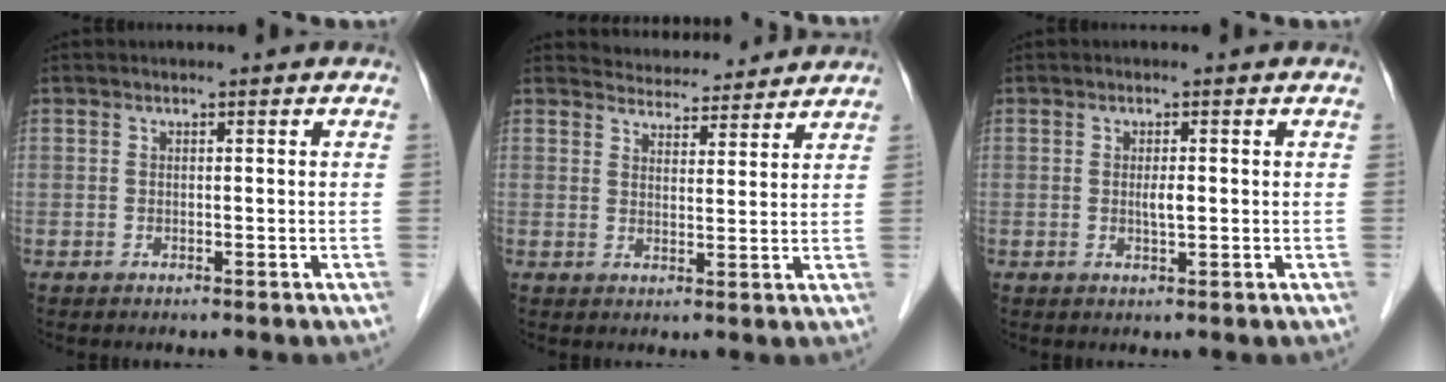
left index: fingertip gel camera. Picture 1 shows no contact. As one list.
[{"total": 7.5, "force": [7.3, 1.7, 0.5], "torque": [-0.006, 0.014, 0.095]}, {"total": 1.7, "force": [0.1, 0.3, 1.7], "torque": [-0.033, -0.001, 0.003]}]